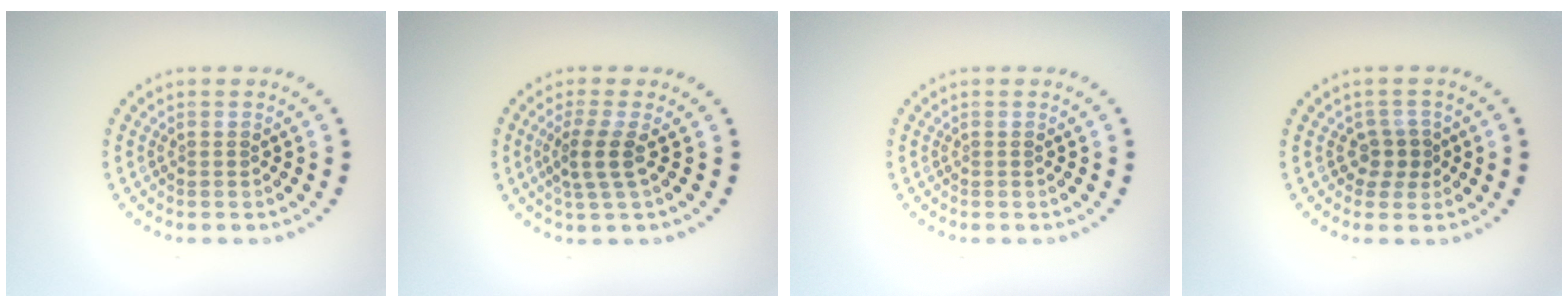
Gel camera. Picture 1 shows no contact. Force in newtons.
{"total": 2.5, "press": 2.0, "slide": 1.6}
{"total": 0.0}
{"total": 1.9, "press": 1.6, "slide": 1.2}